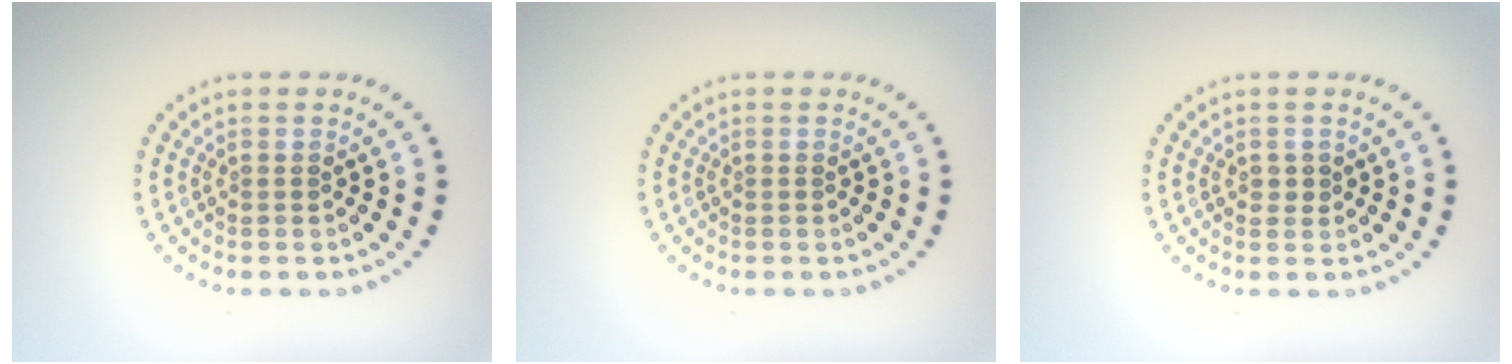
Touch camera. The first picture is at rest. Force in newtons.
{"total": 0.0}
{"total": 0.9, "press": 0.9, "slide": 0.2}